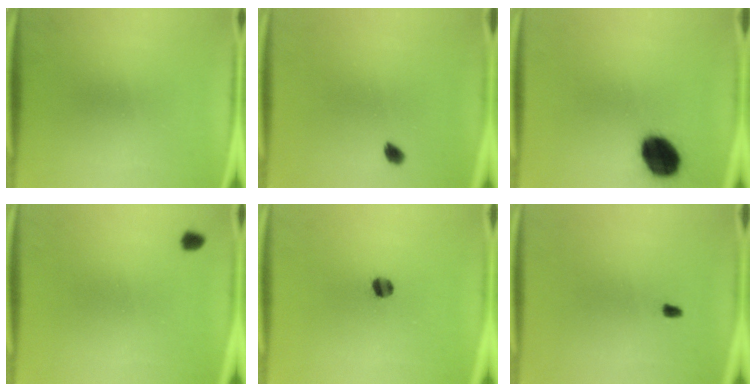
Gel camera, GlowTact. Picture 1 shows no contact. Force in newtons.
{"total": 1.7}
{"total": 11.8}
{"total": 1.4}
{"total": 3.1}
{"total": 0.9}